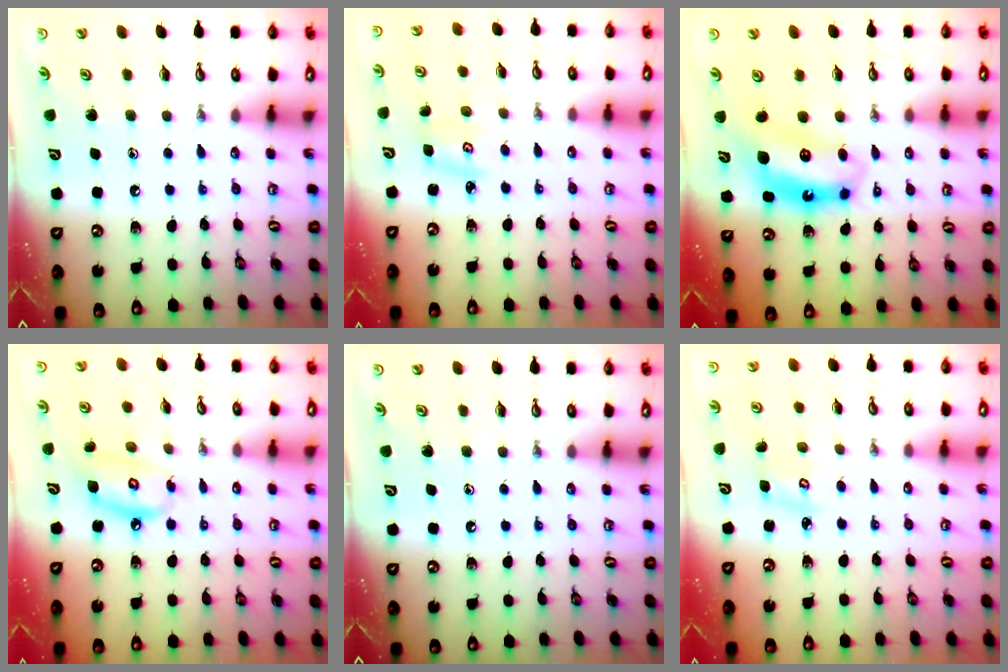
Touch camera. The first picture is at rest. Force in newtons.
{"total": 2.3, "press": 2.3, "slide": 0.2}
{"total": 7.0, "press": 7.0, "slide": 0.8}
{"total": 8.1, "press": 8.1, "slide": 0.6}
{"total": 0.0}
{"total": 2.6, "press": 2.6, "slide": 0.1}